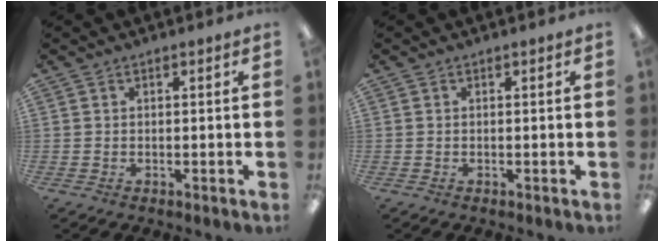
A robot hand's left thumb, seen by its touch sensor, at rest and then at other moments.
{"total": 0.0}